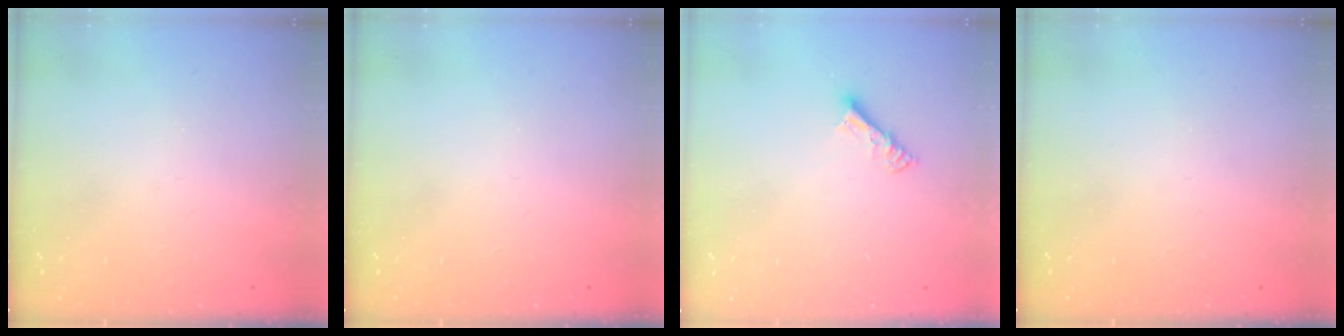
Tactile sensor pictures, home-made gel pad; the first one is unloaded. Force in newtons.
{"total": 0.0}
{"total": 4.9, "press": 4.8, "slide": 0.4}
{"total": 0.0}